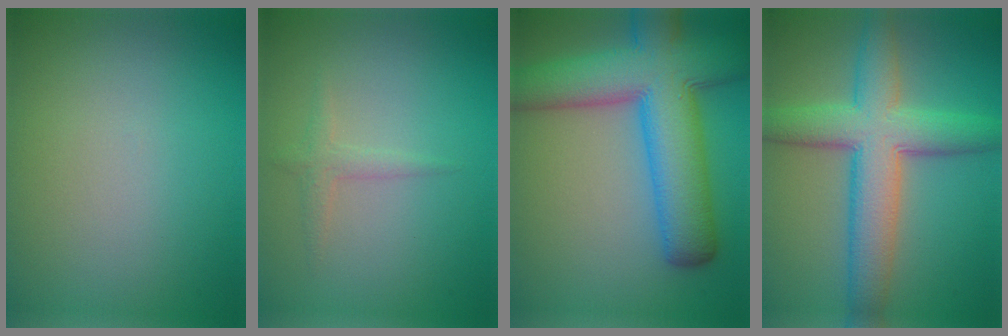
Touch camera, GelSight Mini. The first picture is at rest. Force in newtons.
{"total": 1.3, "press": 1.3, "slide": 0.0}
{"total": 12.0, "press": 12.0, "slide": 0.4}
{"total": 7.9, "press": 7.9, "slide": 0.2}